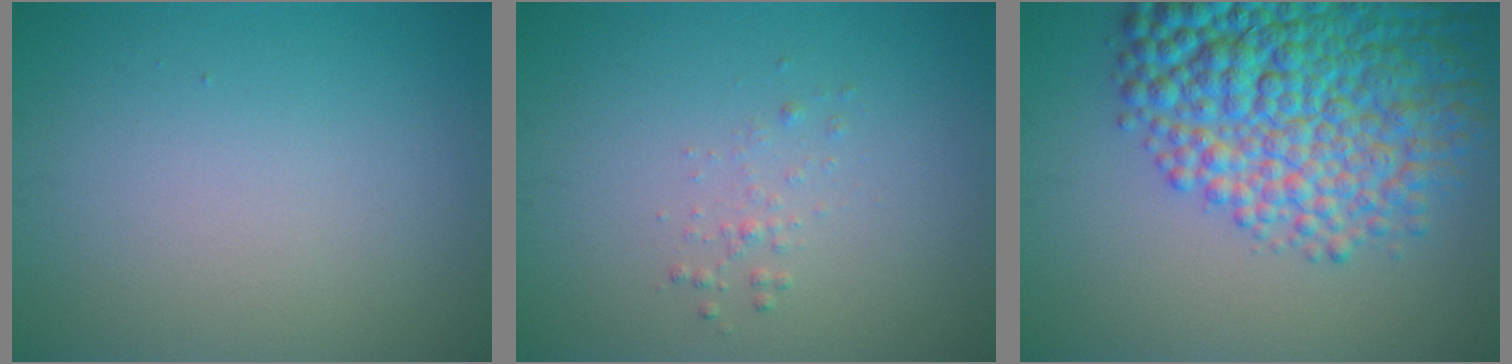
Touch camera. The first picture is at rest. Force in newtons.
{"total": 0.9, "press": 0.9, "slide": 0.0}
{"total": 11.4, "press": 11.4, "slide": 0.3}